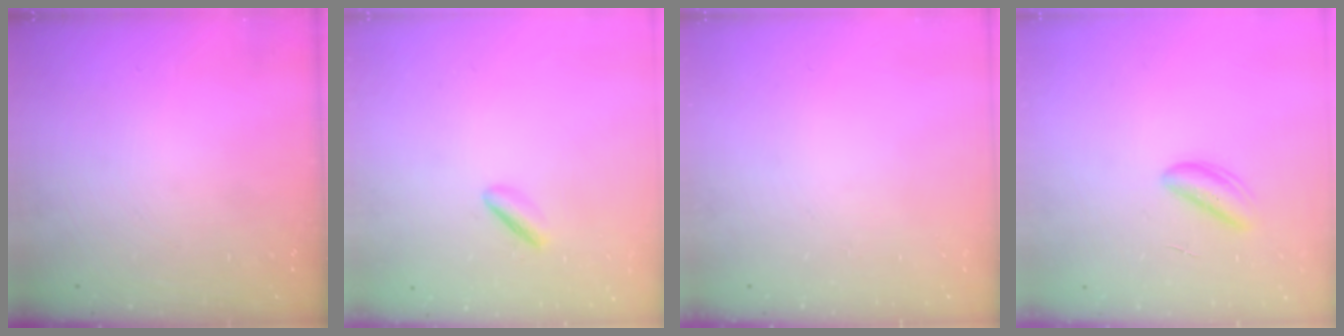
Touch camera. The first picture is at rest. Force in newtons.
{"total": 2.4, "press": 2.3, "slide": 0.8}
{"total": 0.0}
{"total": 2.7, "press": 2.6, "slide": 0.4}